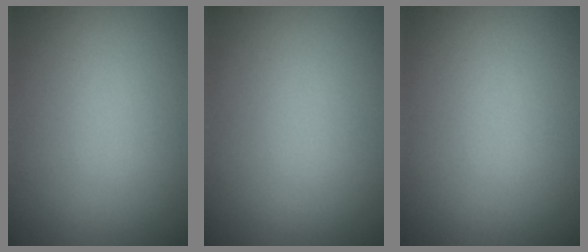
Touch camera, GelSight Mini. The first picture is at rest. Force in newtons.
{"total": 0.0}
{"total": 0.0}